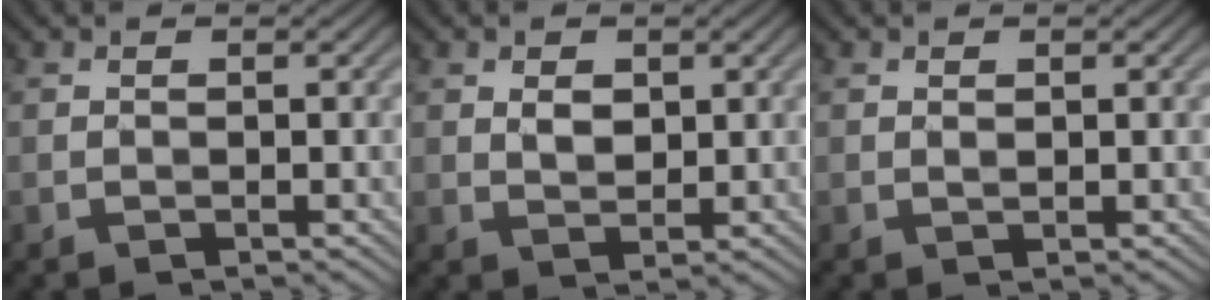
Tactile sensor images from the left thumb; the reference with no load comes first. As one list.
[{"total": 2.3, "force": [0.8, 1.5, 1.5], "torque": [-0.033, -0.003, 0.017]}, {"total": 0.5, "force": [0.3, 0.2, 0.4], "torque": [-0.008, -0.002, 0.005]}]